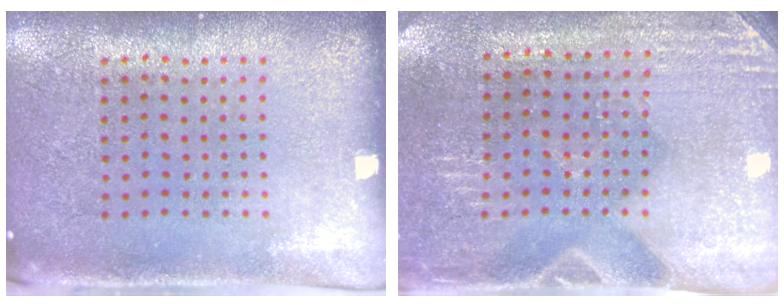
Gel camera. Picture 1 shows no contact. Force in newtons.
{"total": 3.0, "press": 2.9, "slide": 0.7}